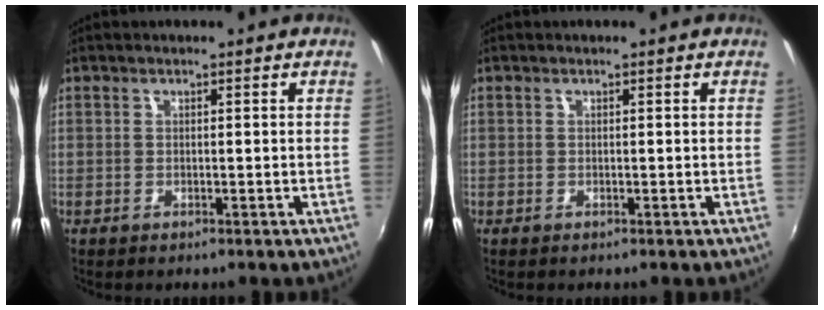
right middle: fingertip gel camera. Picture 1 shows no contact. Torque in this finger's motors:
{"motor_torque": [-0.09, -0.03, -0.01, -0.03]}